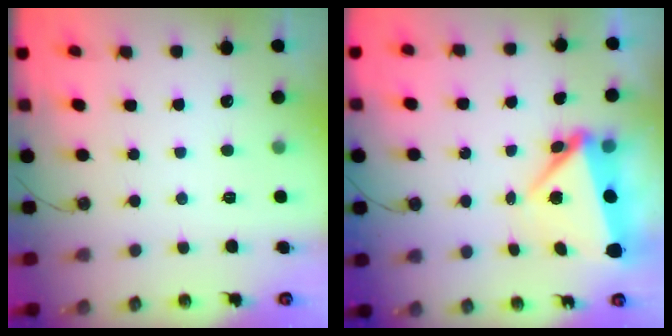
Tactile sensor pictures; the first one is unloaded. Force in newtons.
{"total": 8.7, "press": 6.8, "slide": 5.4}